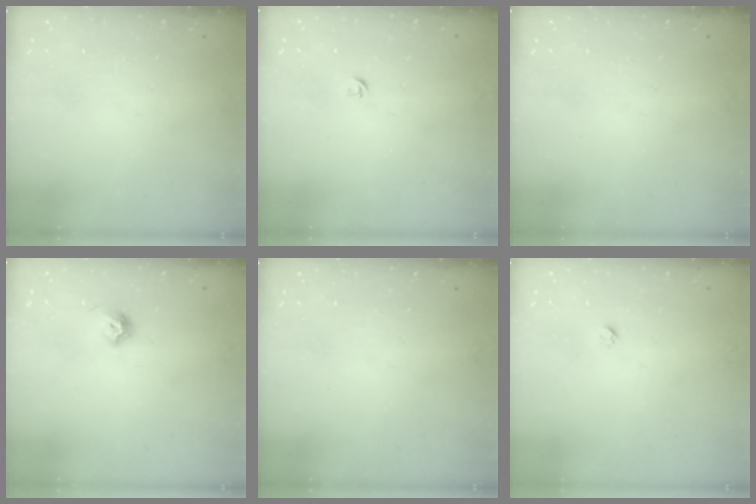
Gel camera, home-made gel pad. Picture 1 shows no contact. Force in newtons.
{"total": 3.9, "press": 3.9, "slide": 0.7}
{"total": 0.0}
{"total": 6.8, "press": 6.7, "slide": 0.8}
{"total": 0.0}
{"total": 1.9, "press": 1.9, "slide": 0.1}